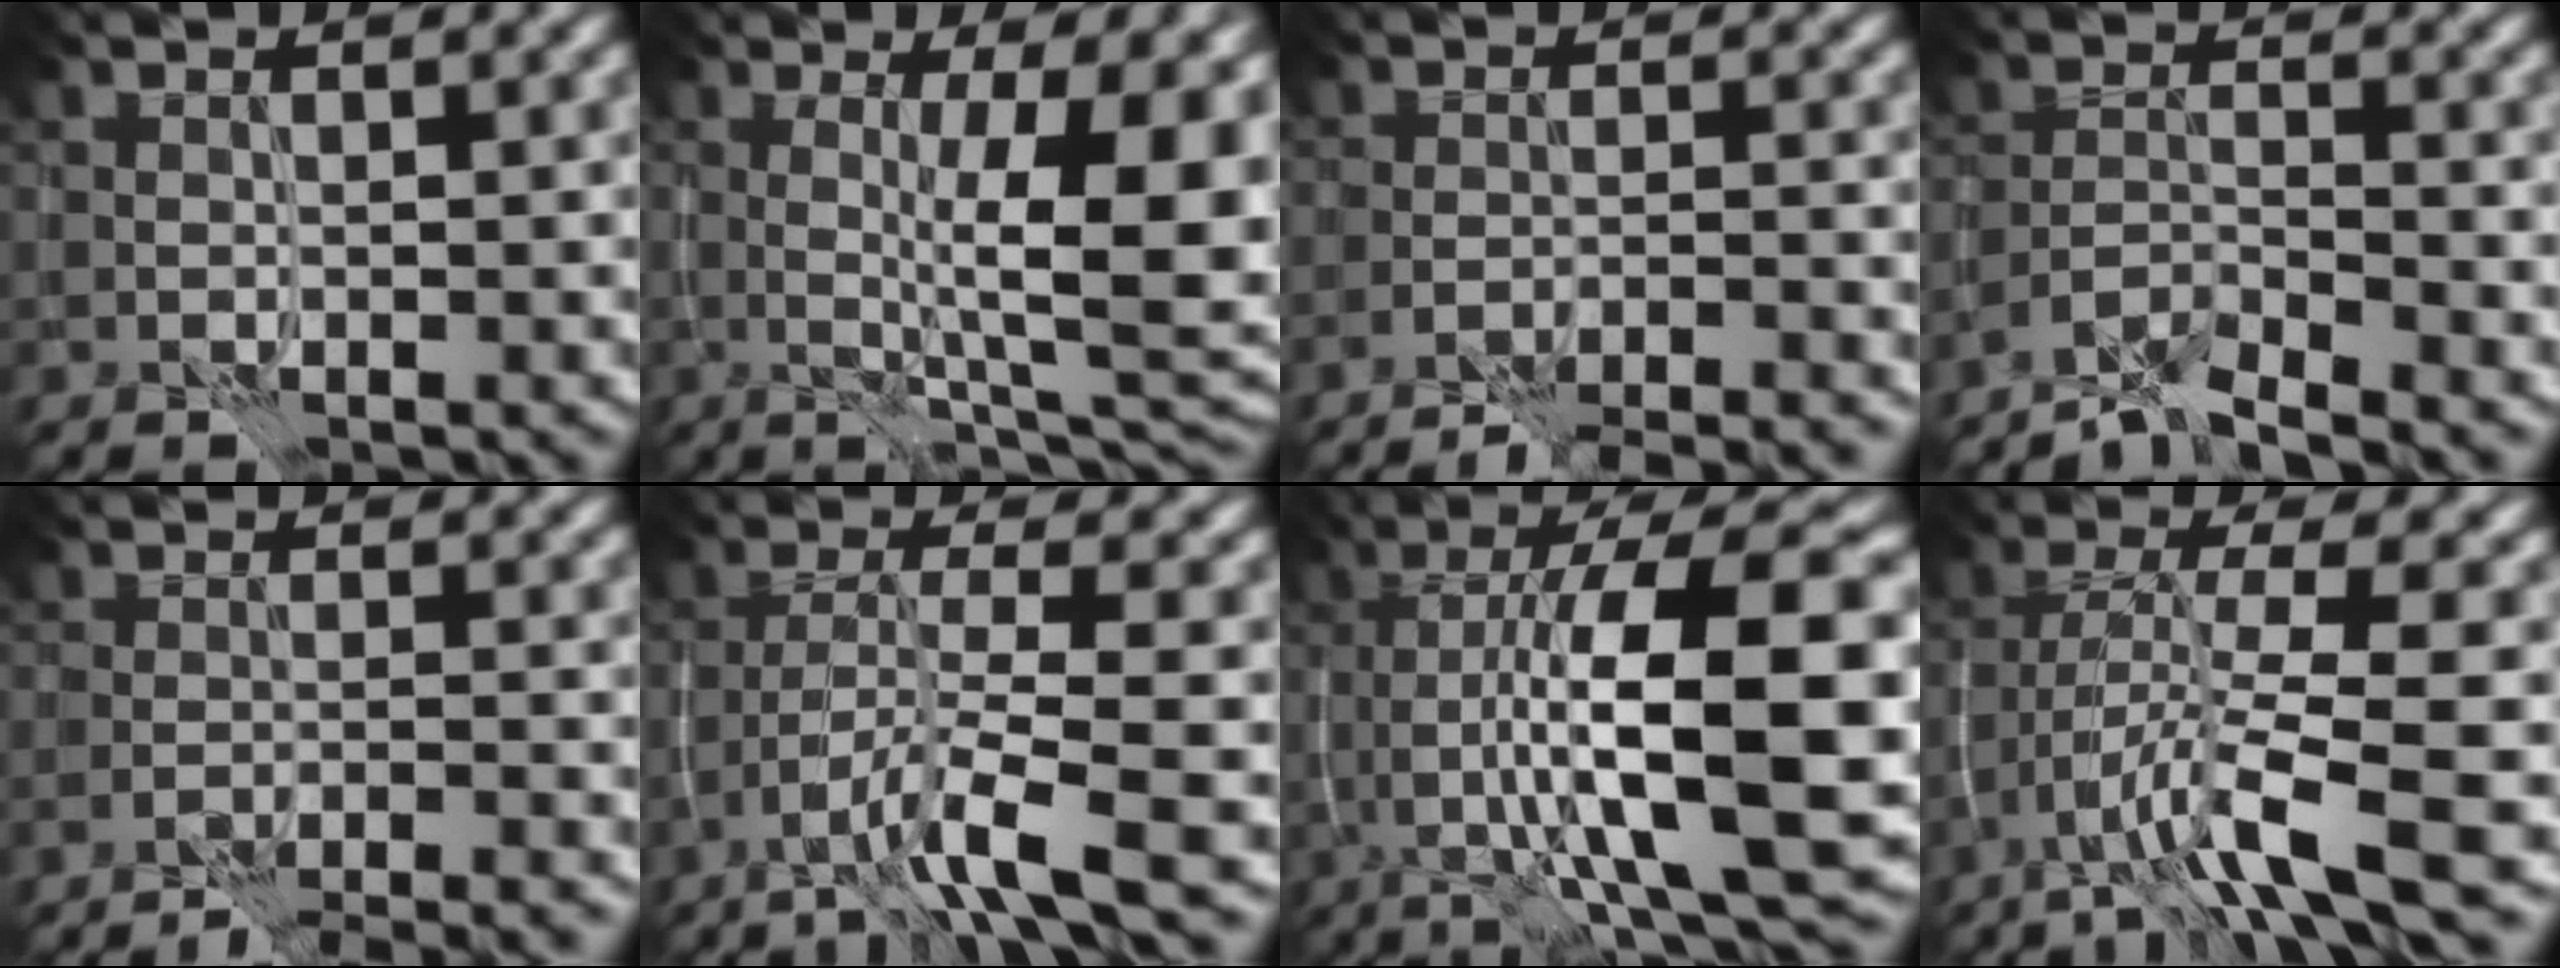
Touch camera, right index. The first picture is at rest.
{"total": 10.8, "force": [1.0, 2.9, 10.4], "torque": [-0.142, -0.005, 0.023]}
{"total": 8.8, "force": [-8.3, 1.4, 2.8], "torque": [-0.035, 0.005, -0.108]}
{"total": 4.6, "force": [-4.3, 0.5, 1.6], "torque": [-0.027, 0.001, -0.081]}
{"total": 7.2, "force": [-6.8, 1.0, 2.3], "torque": [-0.031, 0.004, -0.094]}
{"total": 5.4, "force": [-3.2, 0.5, 4.3], "torque": [-0.074, 0.006, -0.062]}
{"total": 14.4, "force": [-0.9, 3.4, 14.0], "torque": [-0.202, 0.024, -0.004]}
{"total": 7.6, "force": [-4.1, 1.0, 6.3], "torque": [-0.110, 0.008, -0.073]}